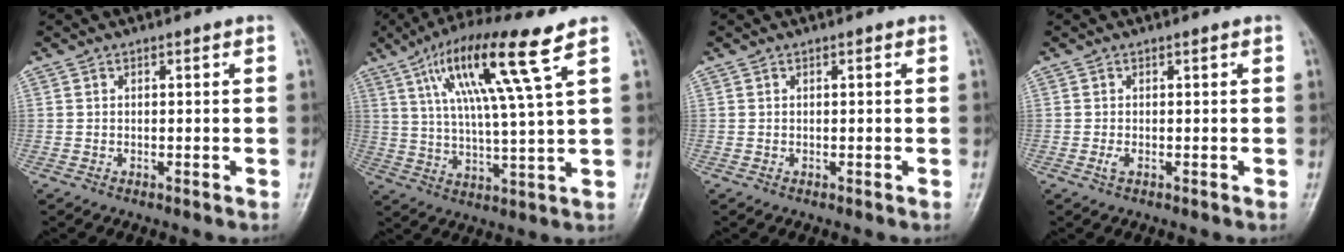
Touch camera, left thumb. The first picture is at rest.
{"total": 15.6, "force": [7.4, 0.9, 13.7], "torque": [-0.253, -0.015, 0.131]}
{"total": 0.0}
{"total": 1.1, "force": [-0.1, 0.5, 1.0], "torque": [-0.019, 0.003, 0.002]}